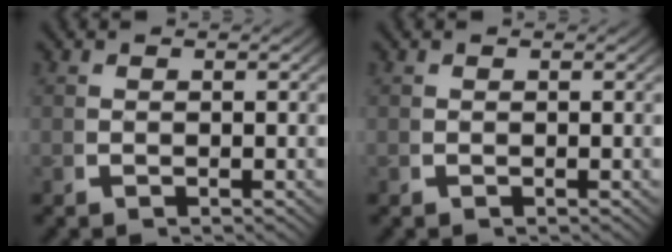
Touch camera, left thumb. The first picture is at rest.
{"total": 0.0}